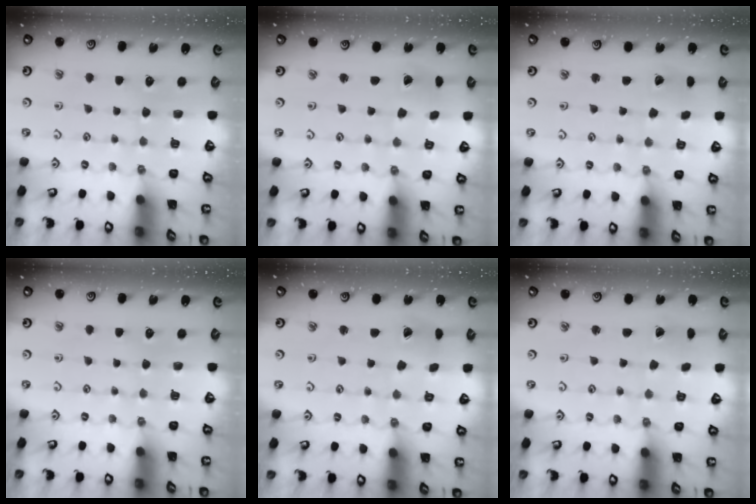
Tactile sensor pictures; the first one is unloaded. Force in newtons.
{"total": 2.4, "press": 2.4, "slide": 0.3}
{"total": 2.6, "press": 2.6, "slide": 0.1}
{"total": 0.0}
{"total": 2.7, "press": 2.7, "slide": 0.4}
{"total": 1.2, "press": 1.2, "slide": 0.1}